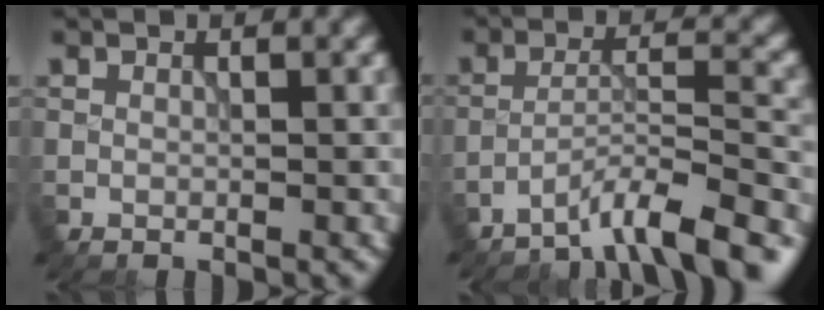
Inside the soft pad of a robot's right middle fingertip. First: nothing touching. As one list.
[{"total": 6.9, "force": [-5.6, 1.0, 4.0], "torque": [-0.059, 0.005, -0.098]}]